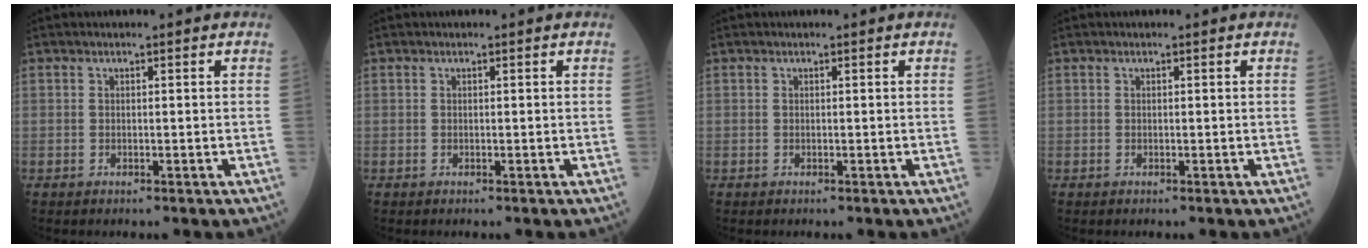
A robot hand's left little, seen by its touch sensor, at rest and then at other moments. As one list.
[{"total": 0.0}, {"total": 0.0}, {"total": 0.0}]